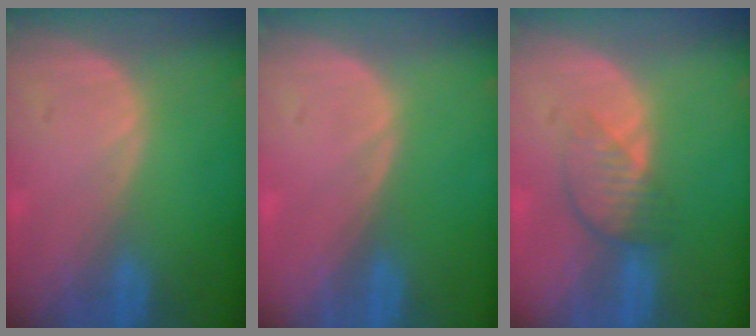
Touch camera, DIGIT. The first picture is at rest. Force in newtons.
{"total": 0.0}
{"total": 4.0, "press": 3.7, "slide": 1.6}